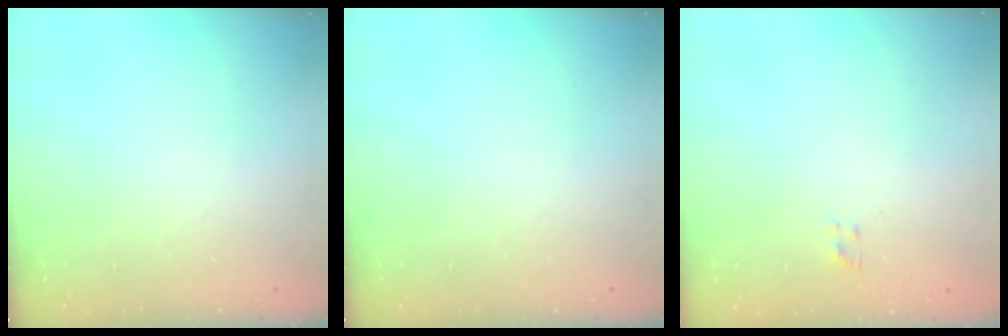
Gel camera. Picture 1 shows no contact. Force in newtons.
{"total": 0.0}
{"total": 0.5, "press": 0.3, "slide": 0.4}